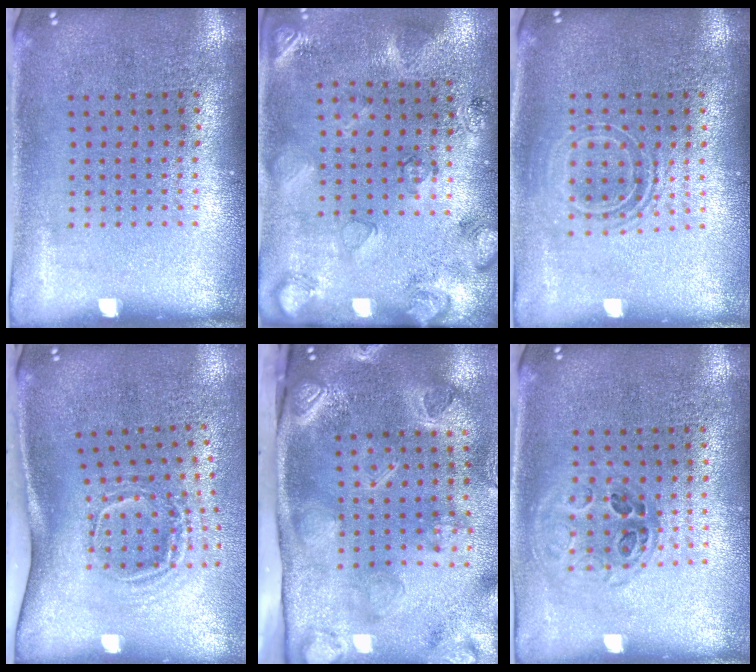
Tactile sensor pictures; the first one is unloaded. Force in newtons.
{"total": 2.5, "press": 1.8, "slide": 1.8}
{"total": 1.6, "press": 1.2, "slide": 1.0}
{"total": 1.9, "press": 1.2, "slide": 1.6}
{"total": 4.3, "press": 3.1, "slide": 3.0}
{"total": 1.0, "press": 0.9, "slide": 0.4}